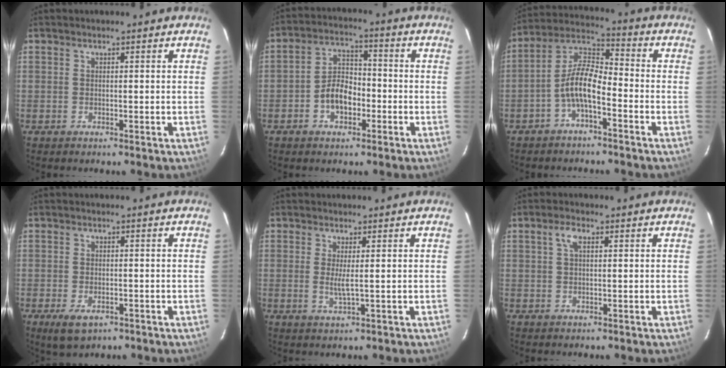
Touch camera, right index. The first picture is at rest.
{"total": 6.9, "force": [-2.7, 4.5, 4.5], "torque": [-0.082, 0.024, -0.042]}
{"total": 8.2, "force": [-3.8, 2.8, 6.6], "torque": [-0.145, 0.020, -0.075]}
{"total": 5.2, "force": [-2.8, 2.7, 3.5], "torque": [-0.078, -0.017, -0.044]}
{"total": 2.7, "force": [0.2, 0.0, 2.6], "torque": [-0.052, -0.006, 0.005]}
{"total": 2.8, "force": [1.0, 1.2, 2.2], "torque": [-0.044, 0.010, 0.020]}